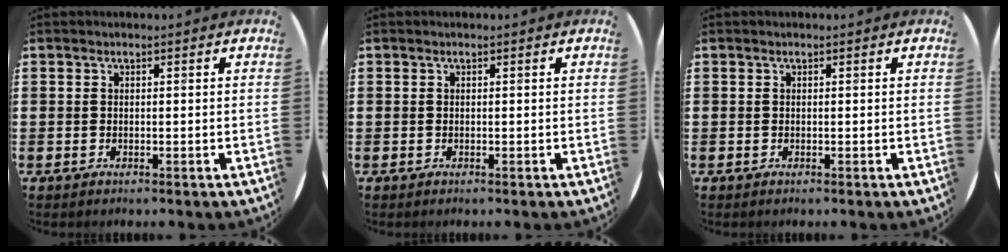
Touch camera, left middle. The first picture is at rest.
{"total": 0.0}
{"total": 0.0}